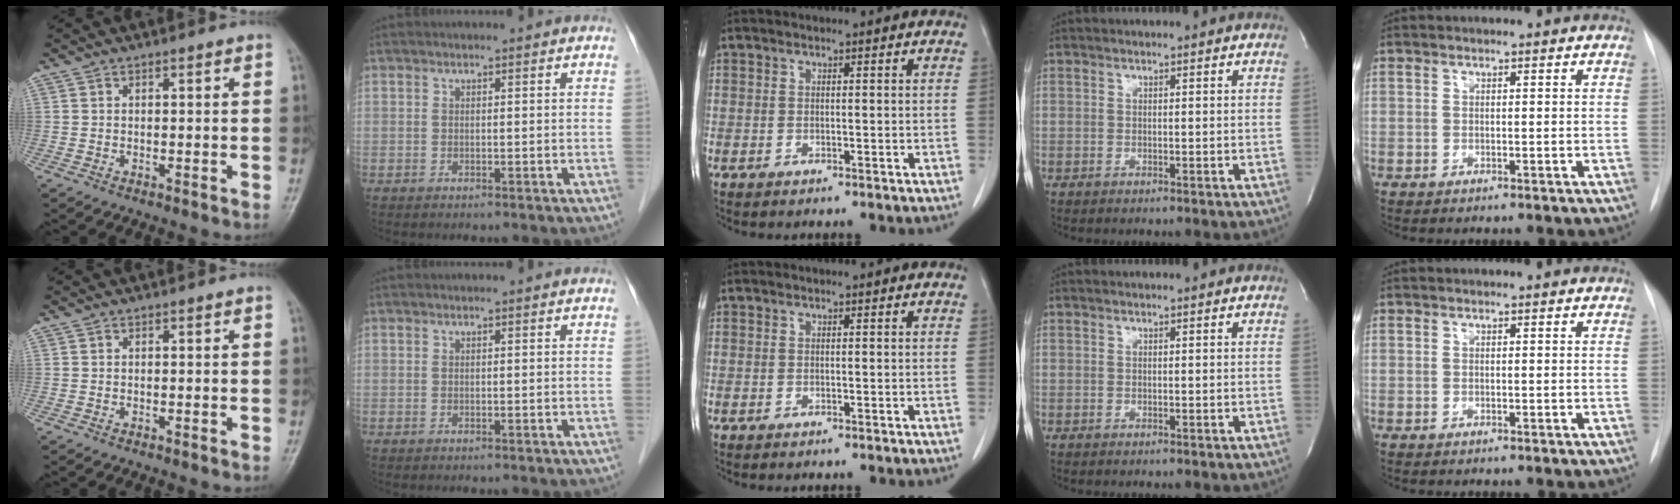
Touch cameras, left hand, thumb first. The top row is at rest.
{}